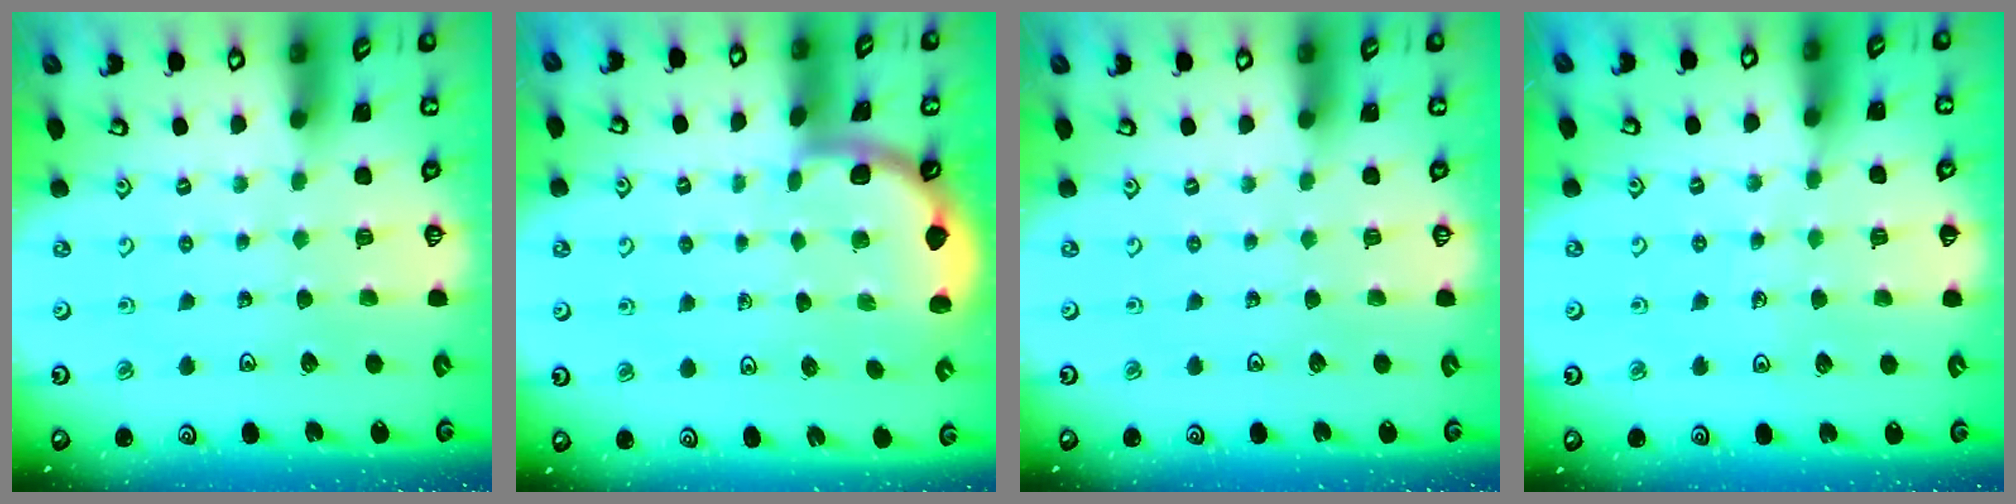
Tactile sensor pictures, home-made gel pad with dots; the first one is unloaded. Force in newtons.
{"total": 1.8, "press": 1.7, "slide": 0.0}
{"total": 0.0}
{"total": 4.4, "press": 4.4, "slide": 0.6}